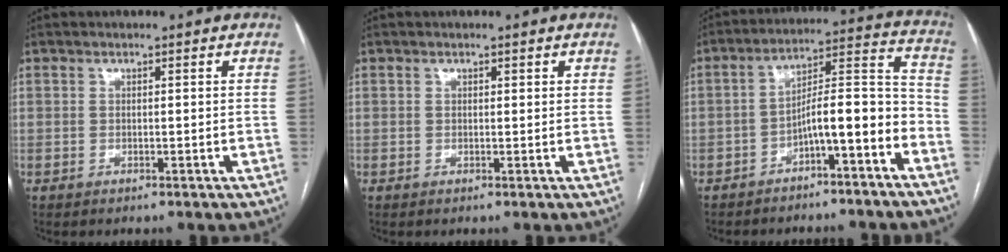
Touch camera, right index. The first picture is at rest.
{"total": 0.5, "force": [0.4, 0.3, 0.2], "torque": [-0.002, 0.001, 0.003]}
{"total": 10.2, "force": [-5.2, 1.4, 8.7], "torque": [-0.128, 0.039, -0.078]}